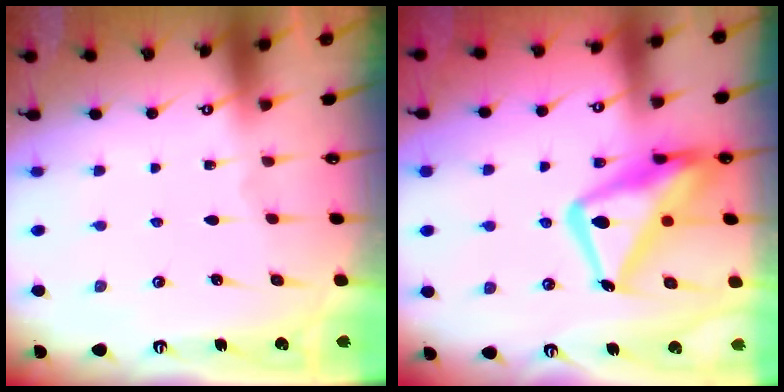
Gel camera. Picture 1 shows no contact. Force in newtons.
{"total": 19.5, "press": 19.4, "slide": 1.8}